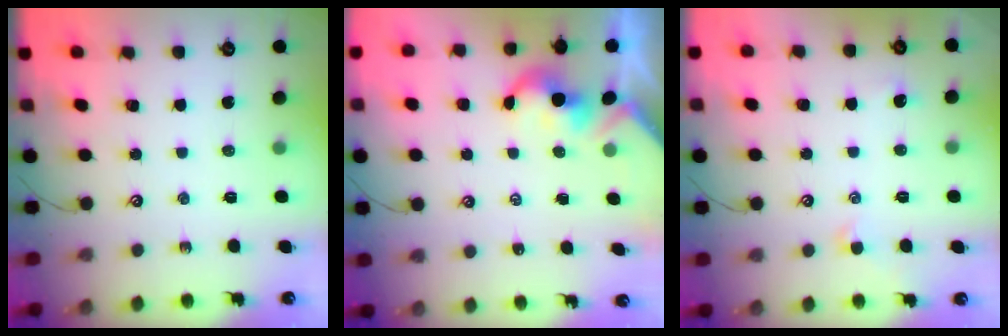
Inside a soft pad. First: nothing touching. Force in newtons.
{"total": 2.3, "press": 2.2, "slide": 0.3}
{"total": 0.9, "press": 0.7, "slide": 0.6}